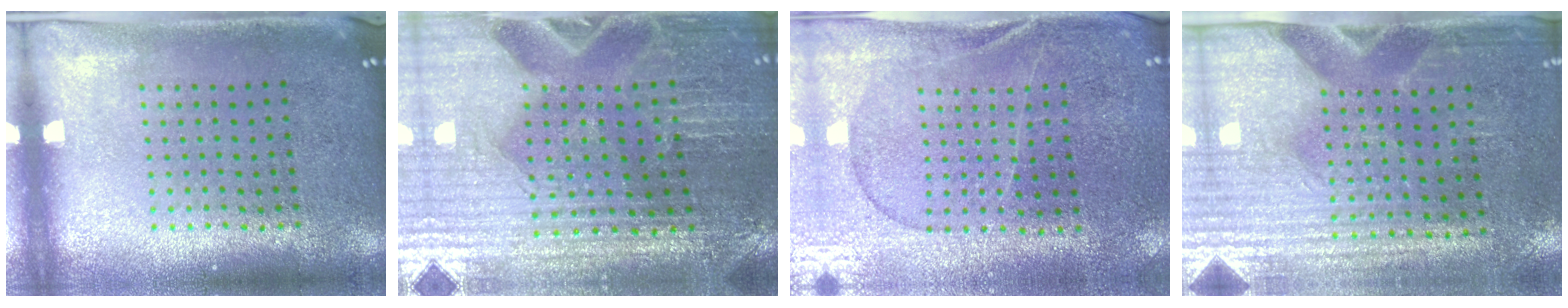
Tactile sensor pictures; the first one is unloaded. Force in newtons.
{"total": 2.5, "press": 2.4, "slide": 0.4}
{"total": 0.8, "press": 0.6, "slide": 0.5}
{"total": 3.0, "press": 2.7, "slide": 1.4}